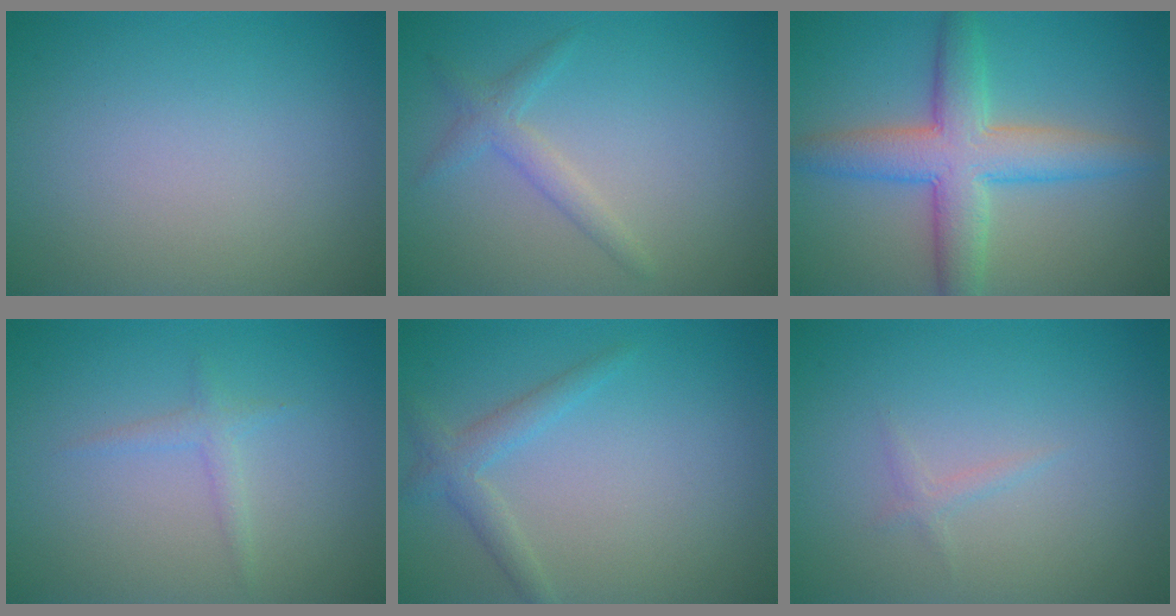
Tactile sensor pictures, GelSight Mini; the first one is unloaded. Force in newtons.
{"total": 1.8, "press": 1.8, "slide": 0.0}
{"total": 6.6, "press": 6.6, "slide": 0.1}
{"total": 1.1, "press": 1.1, "slide": 0.1}
{"total": 2.0, "press": 2.0, "slide": 0.2}
{"total": 0.7, "press": 0.7, "slide": 0.0}